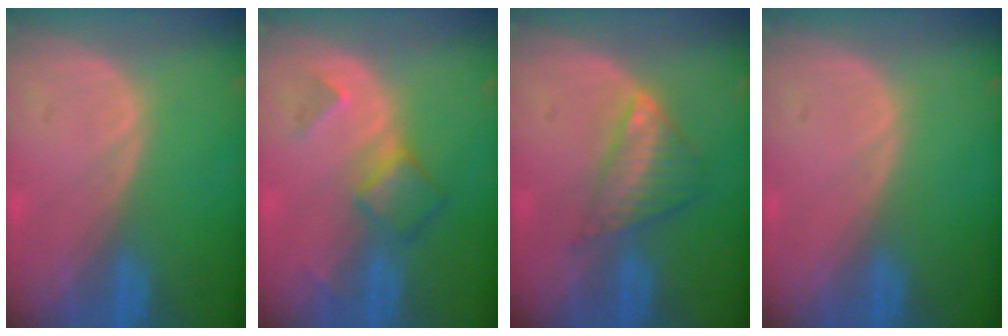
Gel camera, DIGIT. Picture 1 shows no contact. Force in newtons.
{"total": 5.1, "press": 4.5, "slide": 2.4}
{"total": 6.0, "press": 5.2, "slide": 3.0}
{"total": 0.0}